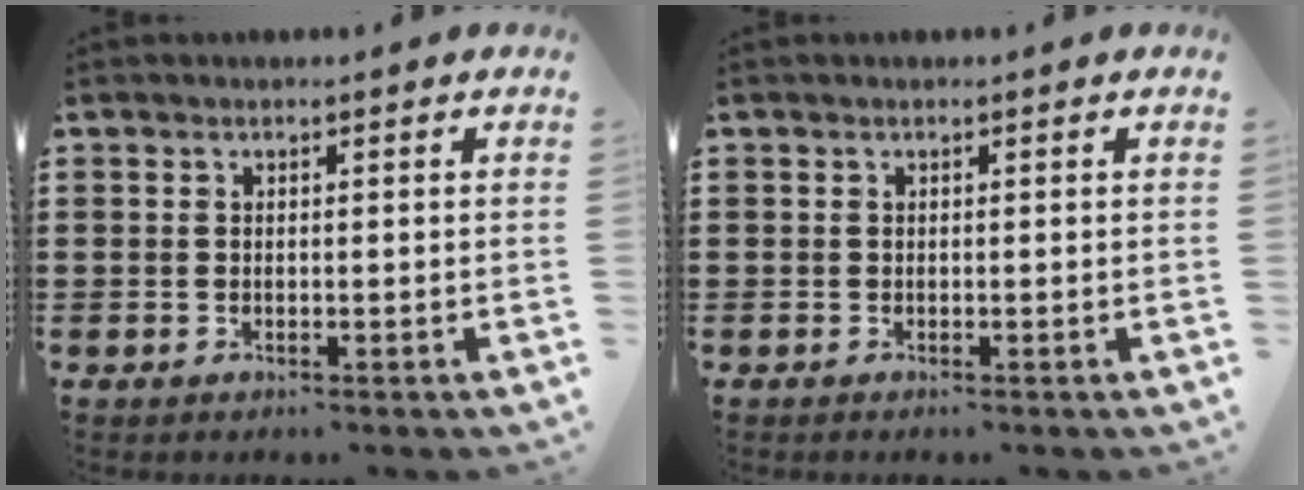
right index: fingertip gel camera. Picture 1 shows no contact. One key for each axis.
{"total": 0.0}